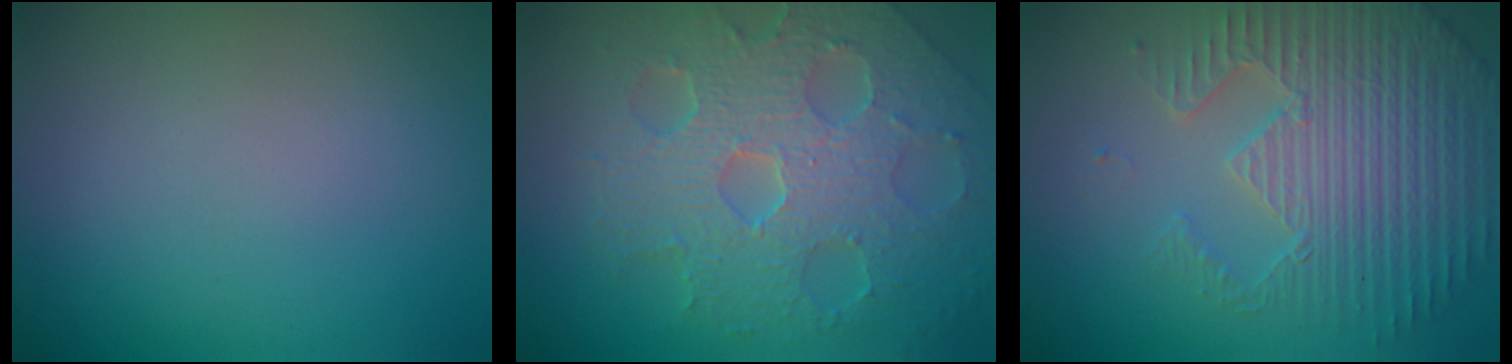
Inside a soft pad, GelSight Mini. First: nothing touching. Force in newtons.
{"total": 7.9, "press": 5.5, "slide": 5.7}
{"total": 5.0, "press": 4.6, "slide": 1.9}